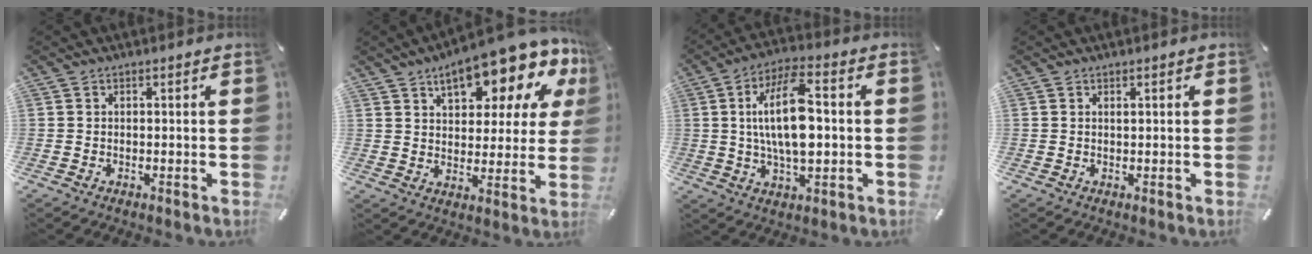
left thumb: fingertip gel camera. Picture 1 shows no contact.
{"total": 18.2, "force": [11.7, 7.6, 11.7], "torque": [-0.169, -0.066, 0.192]}
{"total": 14.5, "force": [0.7, 6.0, 13.2], "torque": [-0.254, 0.000, 0.010]}
{"total": 0.6, "force": [0.2, 0.1, 0.5], "torque": [-0.009, 0.000, 0.004]}